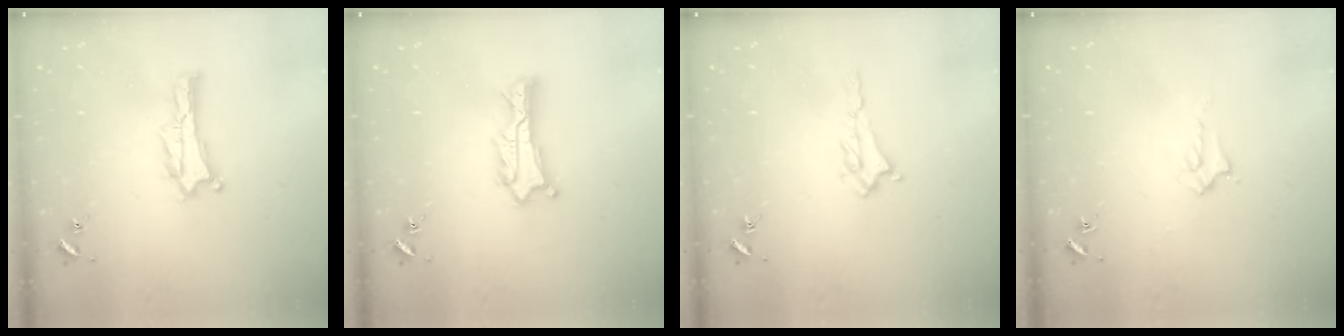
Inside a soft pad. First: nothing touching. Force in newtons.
{"total": 2.2, "press": 2.2, "slide": 0.2}
{"total": 1.2, "press": 1.1, "slide": 0.5}
{"total": 2.0, "press": 2.0, "slide": 0.2}